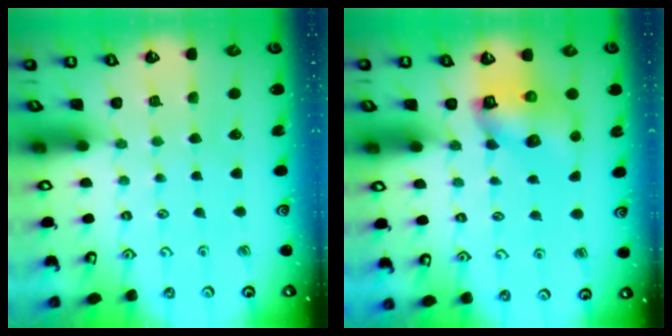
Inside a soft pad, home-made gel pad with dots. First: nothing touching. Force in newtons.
{"total": 8.1, "press": 8.0, "slide": 0.9}